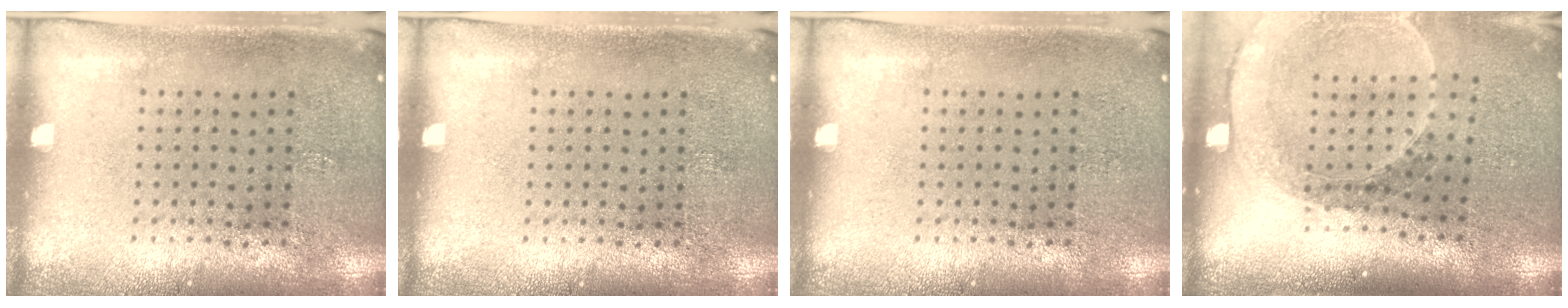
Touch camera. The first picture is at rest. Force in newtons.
{"total": 0.0}
{"total": 0.0}
{"total": 1.7, "press": 1.7, "slide": 0.2}